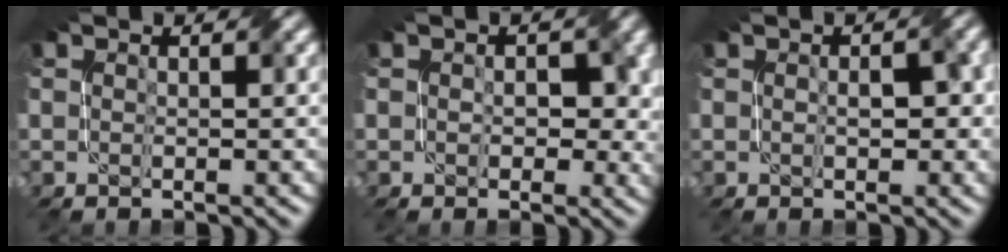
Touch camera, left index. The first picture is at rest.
{"total": 3.2, "force": [0.4, 2.4, 2.1], "torque": [-0.012, 0.002, 0.015]}
{"total": 2.7, "force": [0.1, 1.5, 2.2], "torque": [-0.030, 0.005, 0.009]}